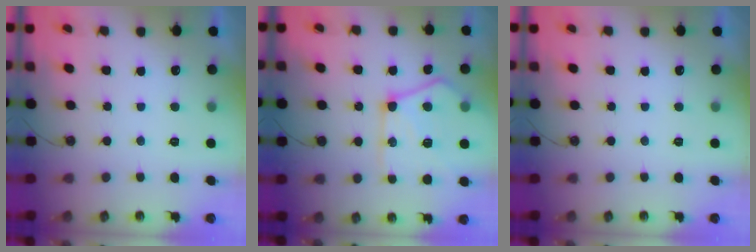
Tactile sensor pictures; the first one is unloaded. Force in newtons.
{"total": 18.8, "press": 18.7, "slide": 1.8}
{"total": 0.0}